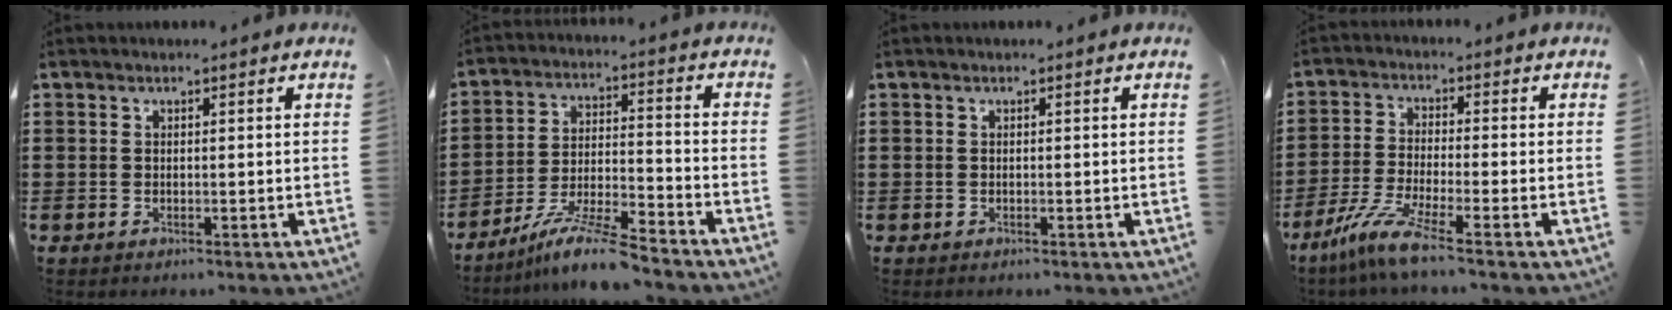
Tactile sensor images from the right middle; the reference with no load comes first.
{"total": 8.9, "force": [-7.6, 0.4, 4.7], "torque": [-0.094, 0.001, -0.148]}
{"total": 0.0}
{"total": 6.6, "force": [-4.7, 0.1, 4.5], "torque": [-0.107, -0.022, -0.095]}